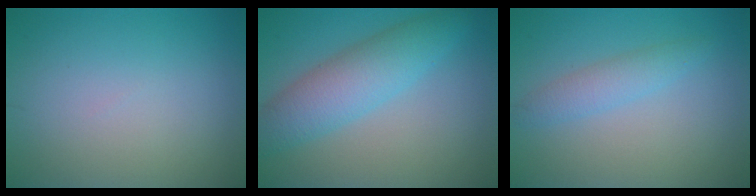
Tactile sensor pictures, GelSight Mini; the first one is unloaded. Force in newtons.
{"total": 5.5, "press": 5.5, "slide": 0.1}
{"total": 2.1, "press": 2.1, "slide": 0.0}